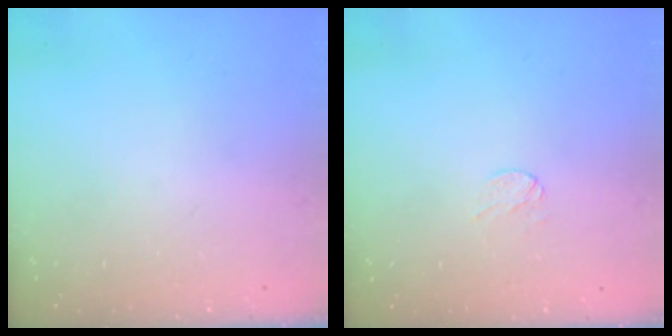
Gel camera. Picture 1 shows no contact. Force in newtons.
{"total": 3.0, "press": 3.0, "slide": 0.2}